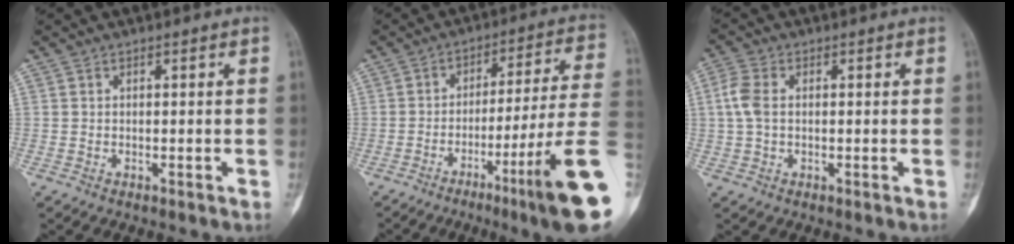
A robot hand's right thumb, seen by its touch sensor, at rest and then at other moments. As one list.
[{"total": 13.4, "force": [-5.8, -0.4, 12.1], "torque": [-0.179, 0.018, -0.088]}, {"total": 4.9, "force": [0.5, 3.2, 3.7], "torque": [-0.097, 0.010, 0.005]}]